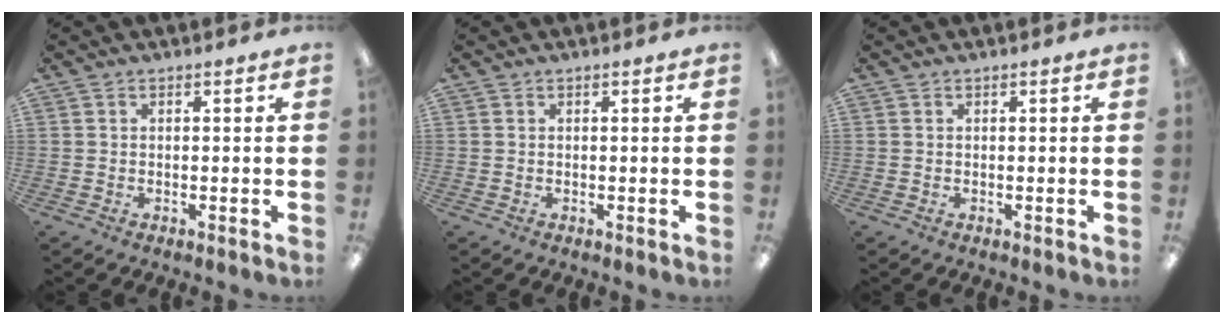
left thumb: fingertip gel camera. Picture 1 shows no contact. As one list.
[{"total": 0.0}, {"total": 0.0}]